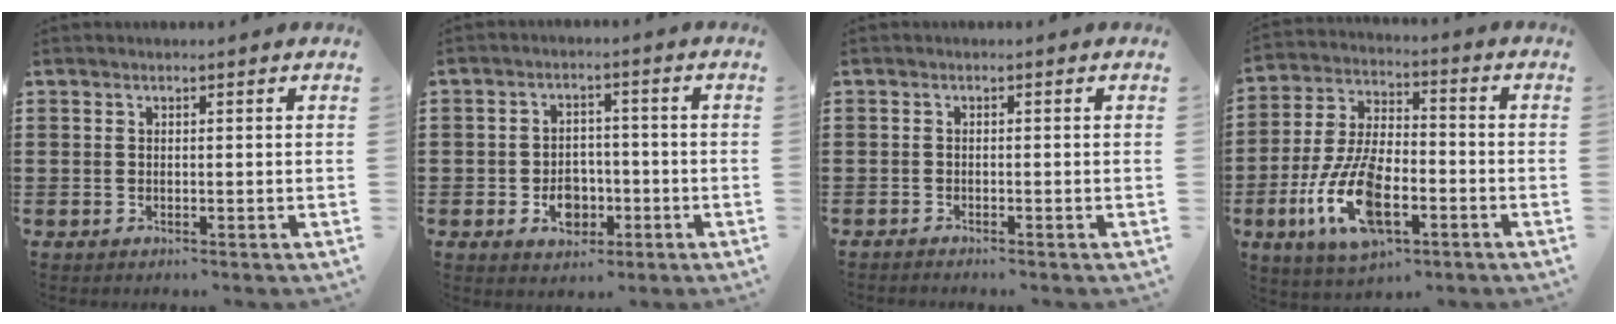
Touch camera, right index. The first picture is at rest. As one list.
[{"total": 4.8, "force": [-1.6, 3.6, 2.9], "torque": [-0.040, 0.001, -0.031]}, {"total": 0.8, "force": [-0.7, 0.0, 0.0], "torque": [-0.003, -0.001, -0.015]}, {"total": 12.8, "force": [-5.0, 5.8, 10.3], "torque": [-0.237, -0.003, -0.094]}]